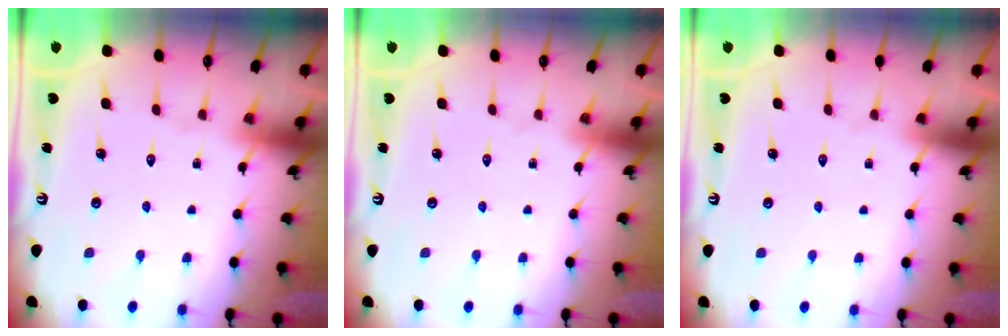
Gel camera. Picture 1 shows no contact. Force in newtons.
{"total": 0.0}
{"total": 0.0}